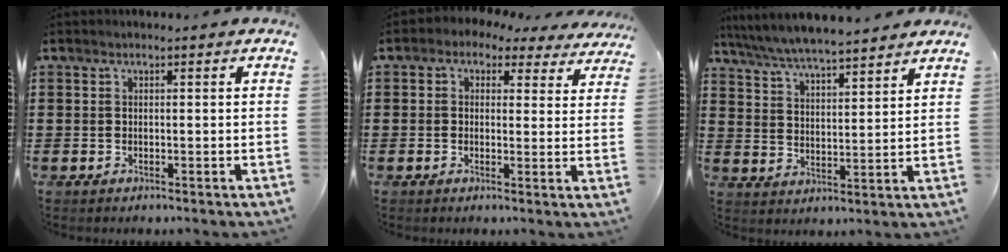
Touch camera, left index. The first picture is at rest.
{"total": 1.9, "force": [1.0, 1.3, 0.8], "torque": [-0.026, -0.004, 0.013]}
{"total": 6.0, "force": [5.8, 0.1, 1.7], "torque": [-0.058, -0.029, 0.102]}